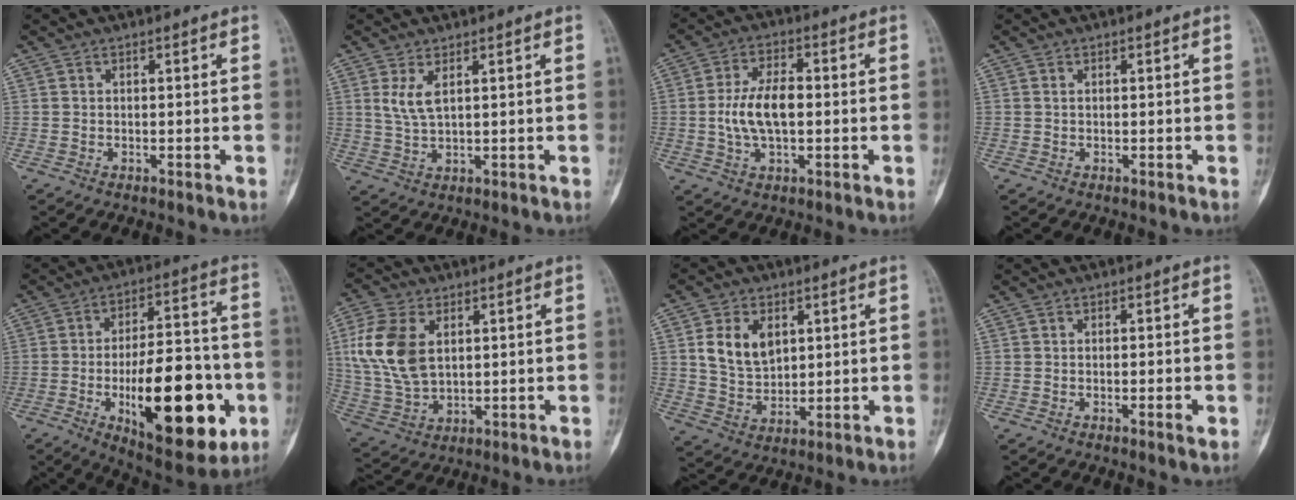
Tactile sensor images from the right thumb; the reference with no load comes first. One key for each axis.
{"total": 4.2, "fx": 1.7, "fy": 1.4, "fz": 3.5, "tx": -0.077, "ty": -0.010, "tz": 0.045}
{"total": 9.1, "fx": -0.4, "fy": 4.6, "fz": 7.9, "tx": -0.150, "ty": 0.012, "tz": -0.009}
{"total": 0.0}
{"total": 25.6, "fx": -7.4, "fy": 10.7, "fz": 22.1, "tx": -0.303, "ty": 0.015, "tz": -0.095}
{"total": 13.6, "fx": 3.3, "fy": 8.5, "fz": 10.0, "tx": -0.209, "ty": -0.006, "tz": 0.073}
{"total": 9.2, "fx": 3.0, "fy": 6.3, "fz": 6.0, "tx": -0.088, "ty": -0.016, "tz": 0.065}
{"total": 1.9, "fx": -0.6, "fy": 0.4, "fz": 1.7, "tx": -0.030, "ty": -0.002, "tz": -0.008}